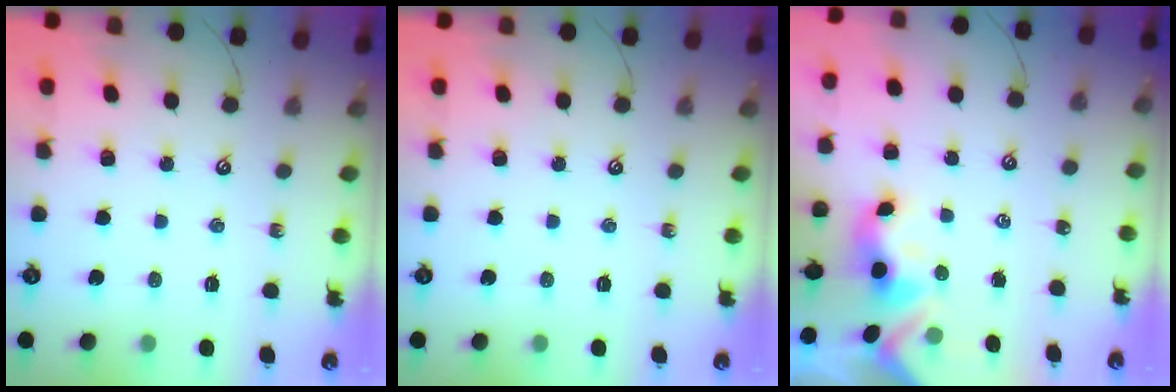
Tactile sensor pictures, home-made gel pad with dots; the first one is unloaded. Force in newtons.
{"total": 0.0}
{"total": 3.5, "press": 3.5, "slide": 0.4}